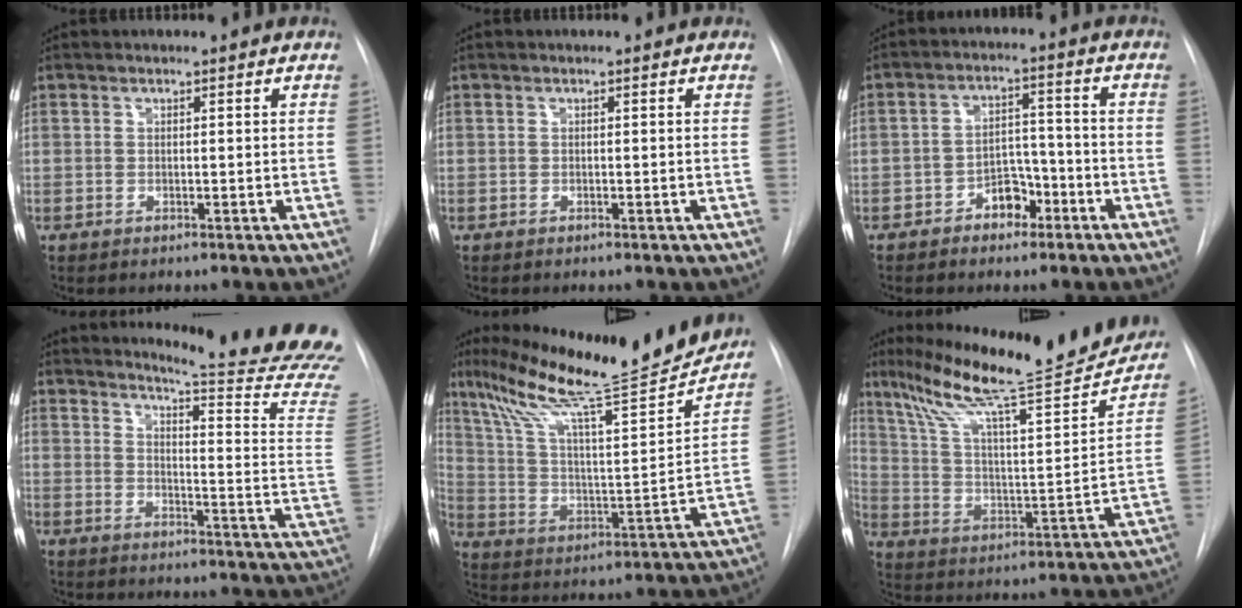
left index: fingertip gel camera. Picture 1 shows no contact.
{"total": 0.0}
{"total": 5.4, "force": [-3.2, 3.2, 2.9], "torque": [-0.044, 0.019, -0.053]}
{"total": 21.6, "force": [20.0, -1.5, 7.8], "torque": [-0.109, -0.166, 0.227]}
{"total": 24.2, "force": [20.1, 1.1, 13.5], "torque": [-0.225, -0.017, 0.313]}
{"total": 25.3, "force": [21.1, 2.2, 13.8], "torque": [-0.227, -0.018, 0.315]}